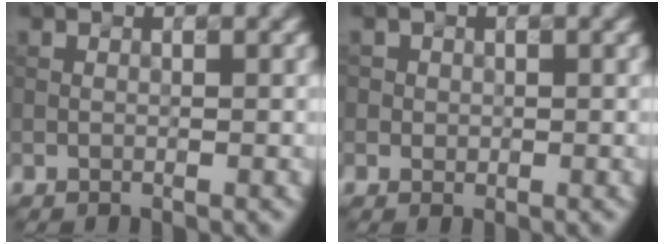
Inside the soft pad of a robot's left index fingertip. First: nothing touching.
{"total": 1.3, "force": [0.5, 1.1, 0.4], "torque": [-0.004, 0.005, 0.011]}